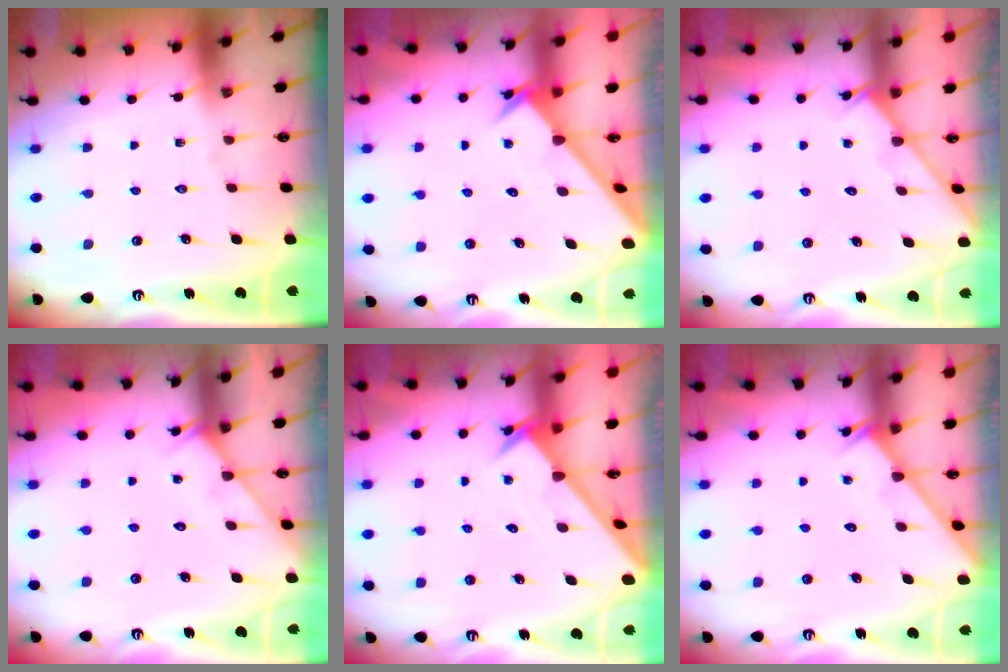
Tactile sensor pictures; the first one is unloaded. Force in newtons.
{"total": 2.6, "press": 2.6, "slide": 0.2}
{"total": 2.8, "press": 2.8, "slide": 0.2}
{"total": 4.6, "press": 4.6, "slide": 0.5}
{"total": 2.3, "press": 2.3, "slide": 0.2}
{"total": 1.2, "press": 1.2, "slide": 0.0}